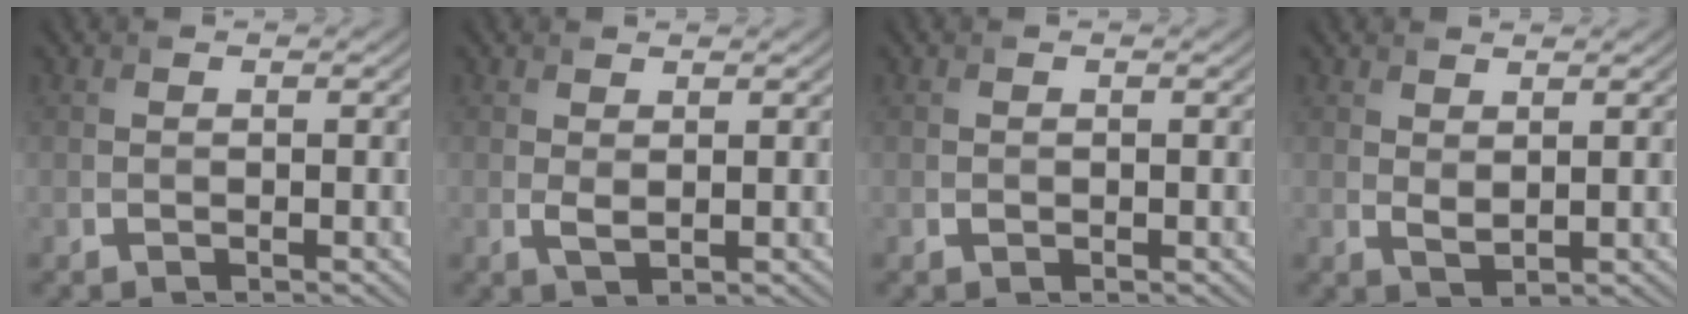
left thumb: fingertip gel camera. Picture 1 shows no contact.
{"total": 1.3, "force": [0.6, 0.4, 1.1], "torque": [-0.028, -0.004, 0.014]}
{"total": 0.0}
{"total": 1.6, "force": [1.2, 0.5, 1.0], "torque": [-0.025, -0.007, 0.026]}